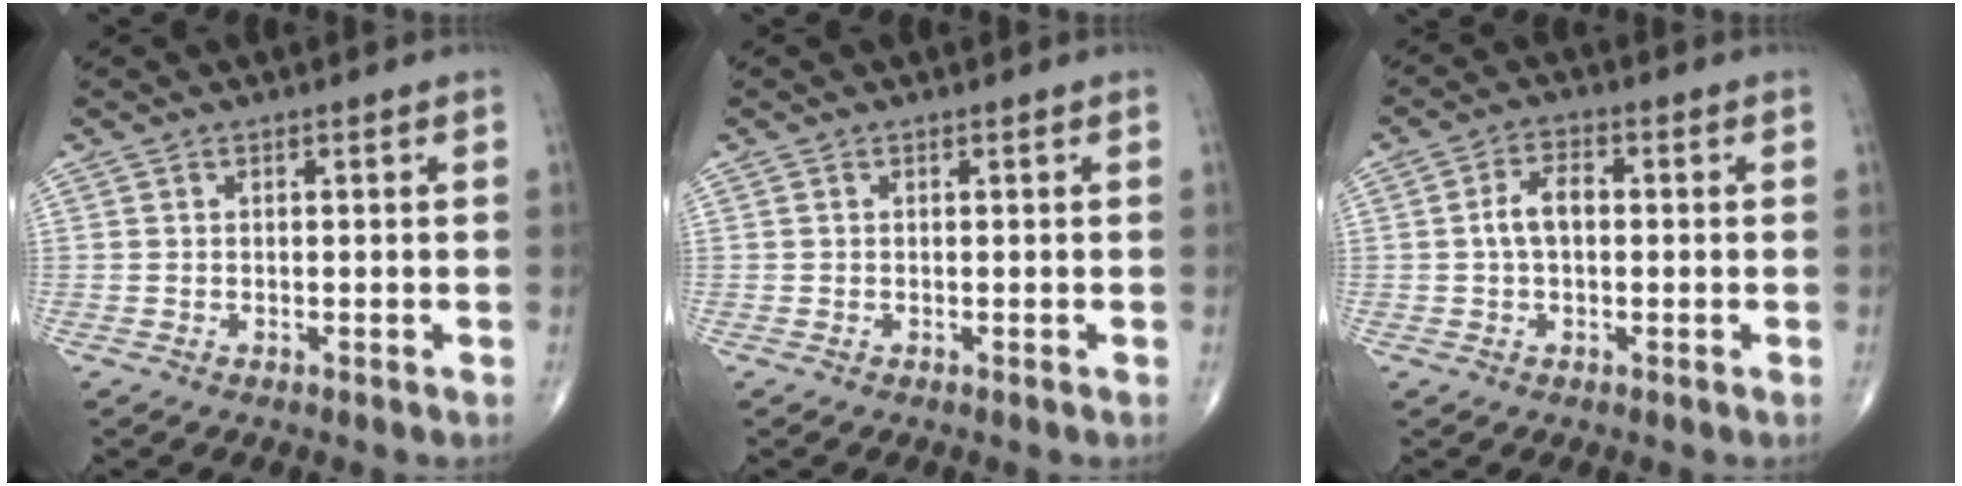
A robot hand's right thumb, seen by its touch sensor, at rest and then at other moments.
{"total": 0.0}
{"total": 4.8, "force": [0.0, 2.7, 4.0], "torque": [-0.075, 0.016, -0.005]}